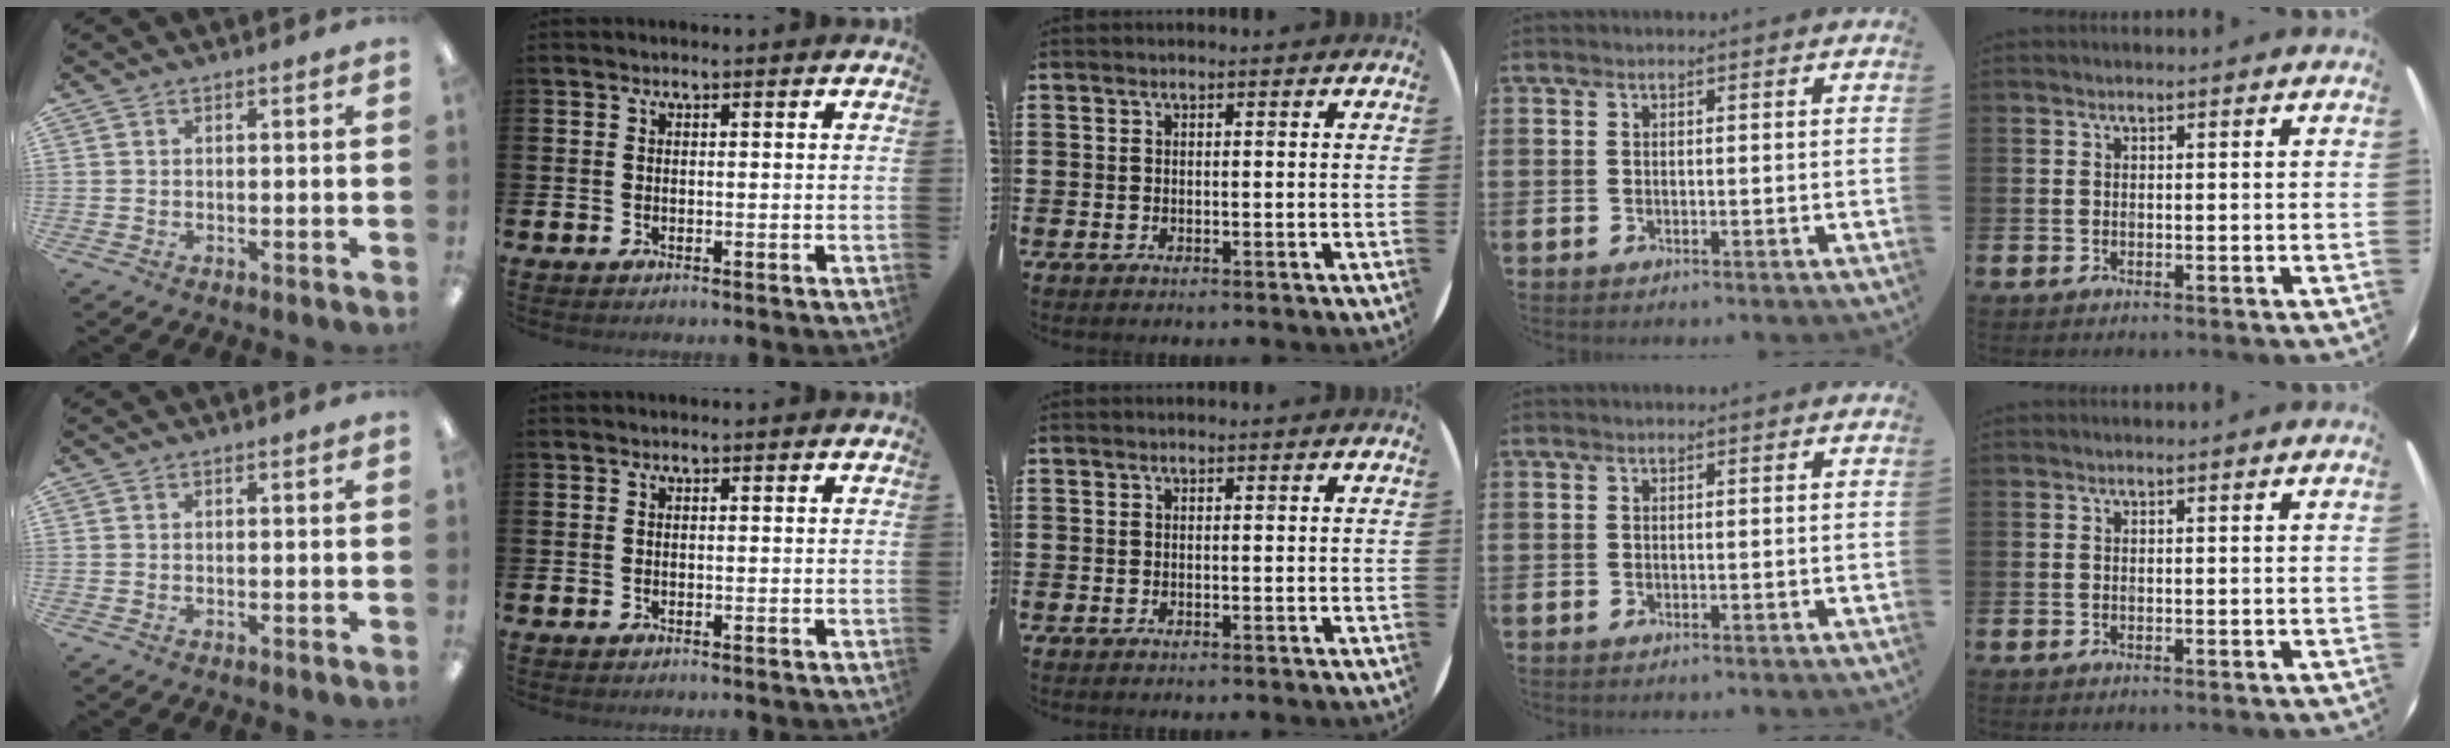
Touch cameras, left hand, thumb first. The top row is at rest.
{}